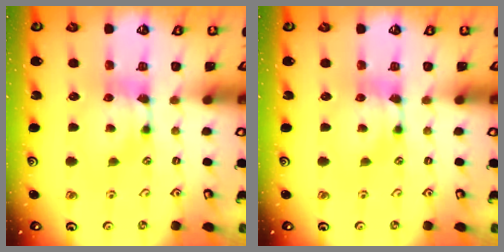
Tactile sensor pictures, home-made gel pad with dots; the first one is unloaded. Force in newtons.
{"total": 0.0}